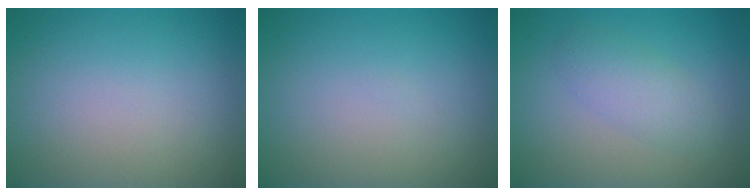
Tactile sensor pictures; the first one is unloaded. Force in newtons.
{"total": 0.0}
{"total": 2.5, "press": 2.5, "slide": 0.1}